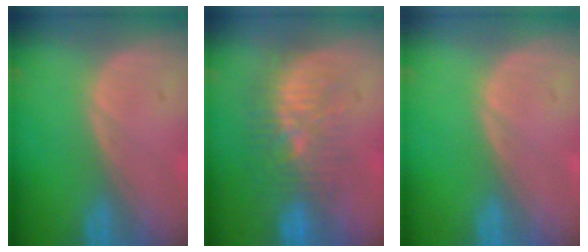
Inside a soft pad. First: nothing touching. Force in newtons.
{"total": 9.6, "press": 9.0, "slide": 3.5}
{"total": 0.0}